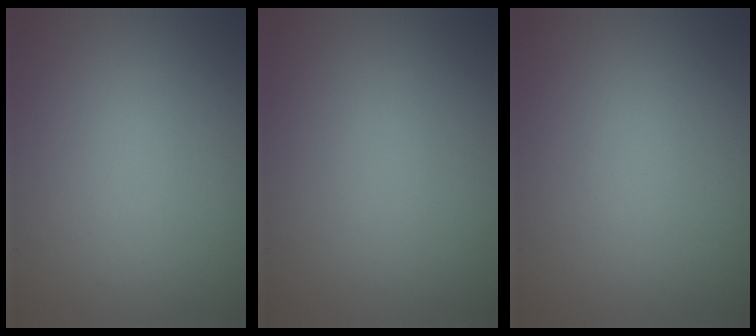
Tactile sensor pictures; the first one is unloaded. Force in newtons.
{"total": 0.0}
{"total": 0.0}